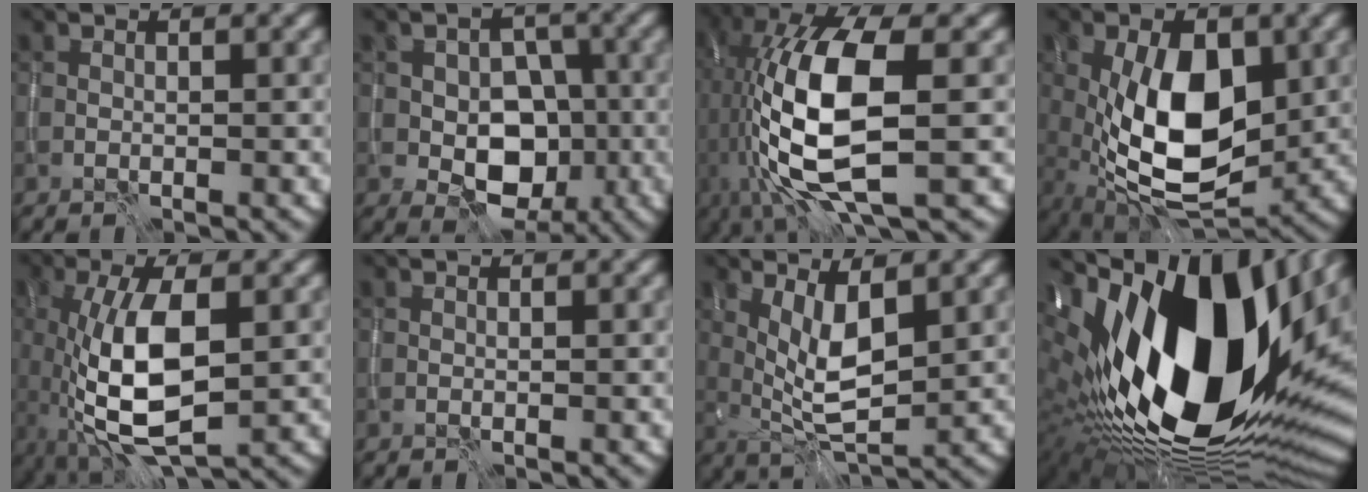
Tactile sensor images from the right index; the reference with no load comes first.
{"total": 6.6, "force": [-1.9, 4.6, 4.3], "torque": [-0.056, 0.001, -0.030]}
{"total": 13.4, "force": [-0.9, 5.3, 12.3], "torque": [-0.253, 0.004, -0.018]}
{"total": 10.5, "force": [-0.4, 5.5, 8.9], "torque": [-0.164, -0.009, -0.003]}
{"total": 8.8, "force": [-1.5, 3.5, 7.9], "torque": [-0.162, -0.002, -0.027]}
{"total": 0.0}
{"total": 5.5, "force": [0.9, 1.9, 5.1], "torque": [-0.098, -0.013, 0.021]}
{"total": 20.9, "force": [2.2, 10.6, 17.9], "torque": [-0.326, -0.012, 0.029]}